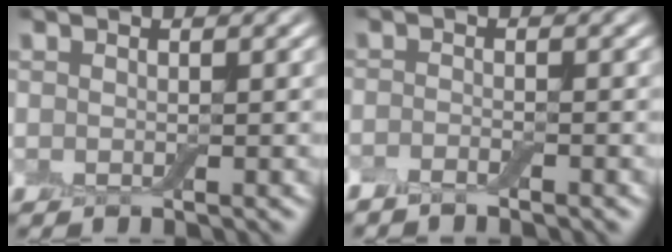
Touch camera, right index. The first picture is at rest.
{"total": 1.4, "force": [-1.3, 0.2, 0.5], "torque": [-0.014, -0.002, -0.030]}